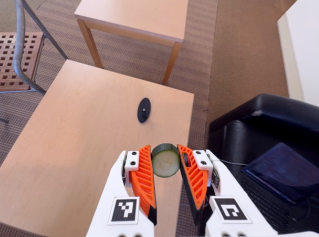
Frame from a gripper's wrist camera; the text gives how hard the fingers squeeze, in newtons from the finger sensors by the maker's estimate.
{"total": 8.9, "left": 9.0, "right": 8.8}